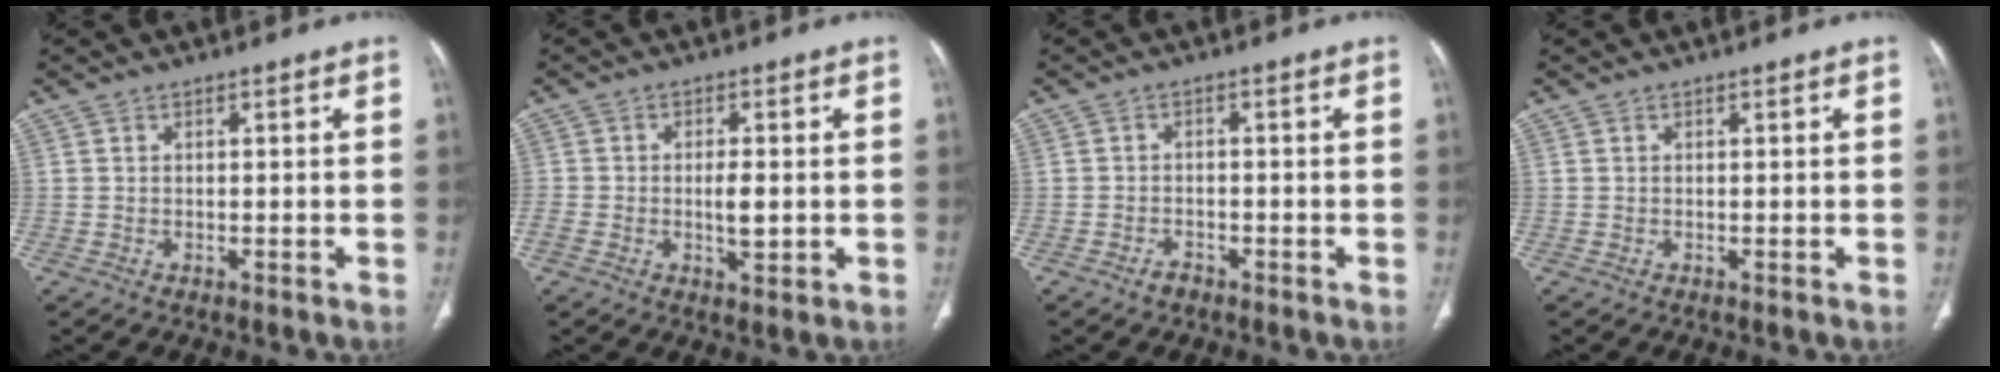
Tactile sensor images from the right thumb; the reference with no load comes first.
{"total": 5.3, "force": [-0.7, 2.5, 4.5], "torque": [-0.083, -0.002, -0.012]}
{"total": 2.0, "force": [-1.5, 1.2, 0.6], "torque": [-0.012, 0.009, -0.023]}
{"total": 0.0}